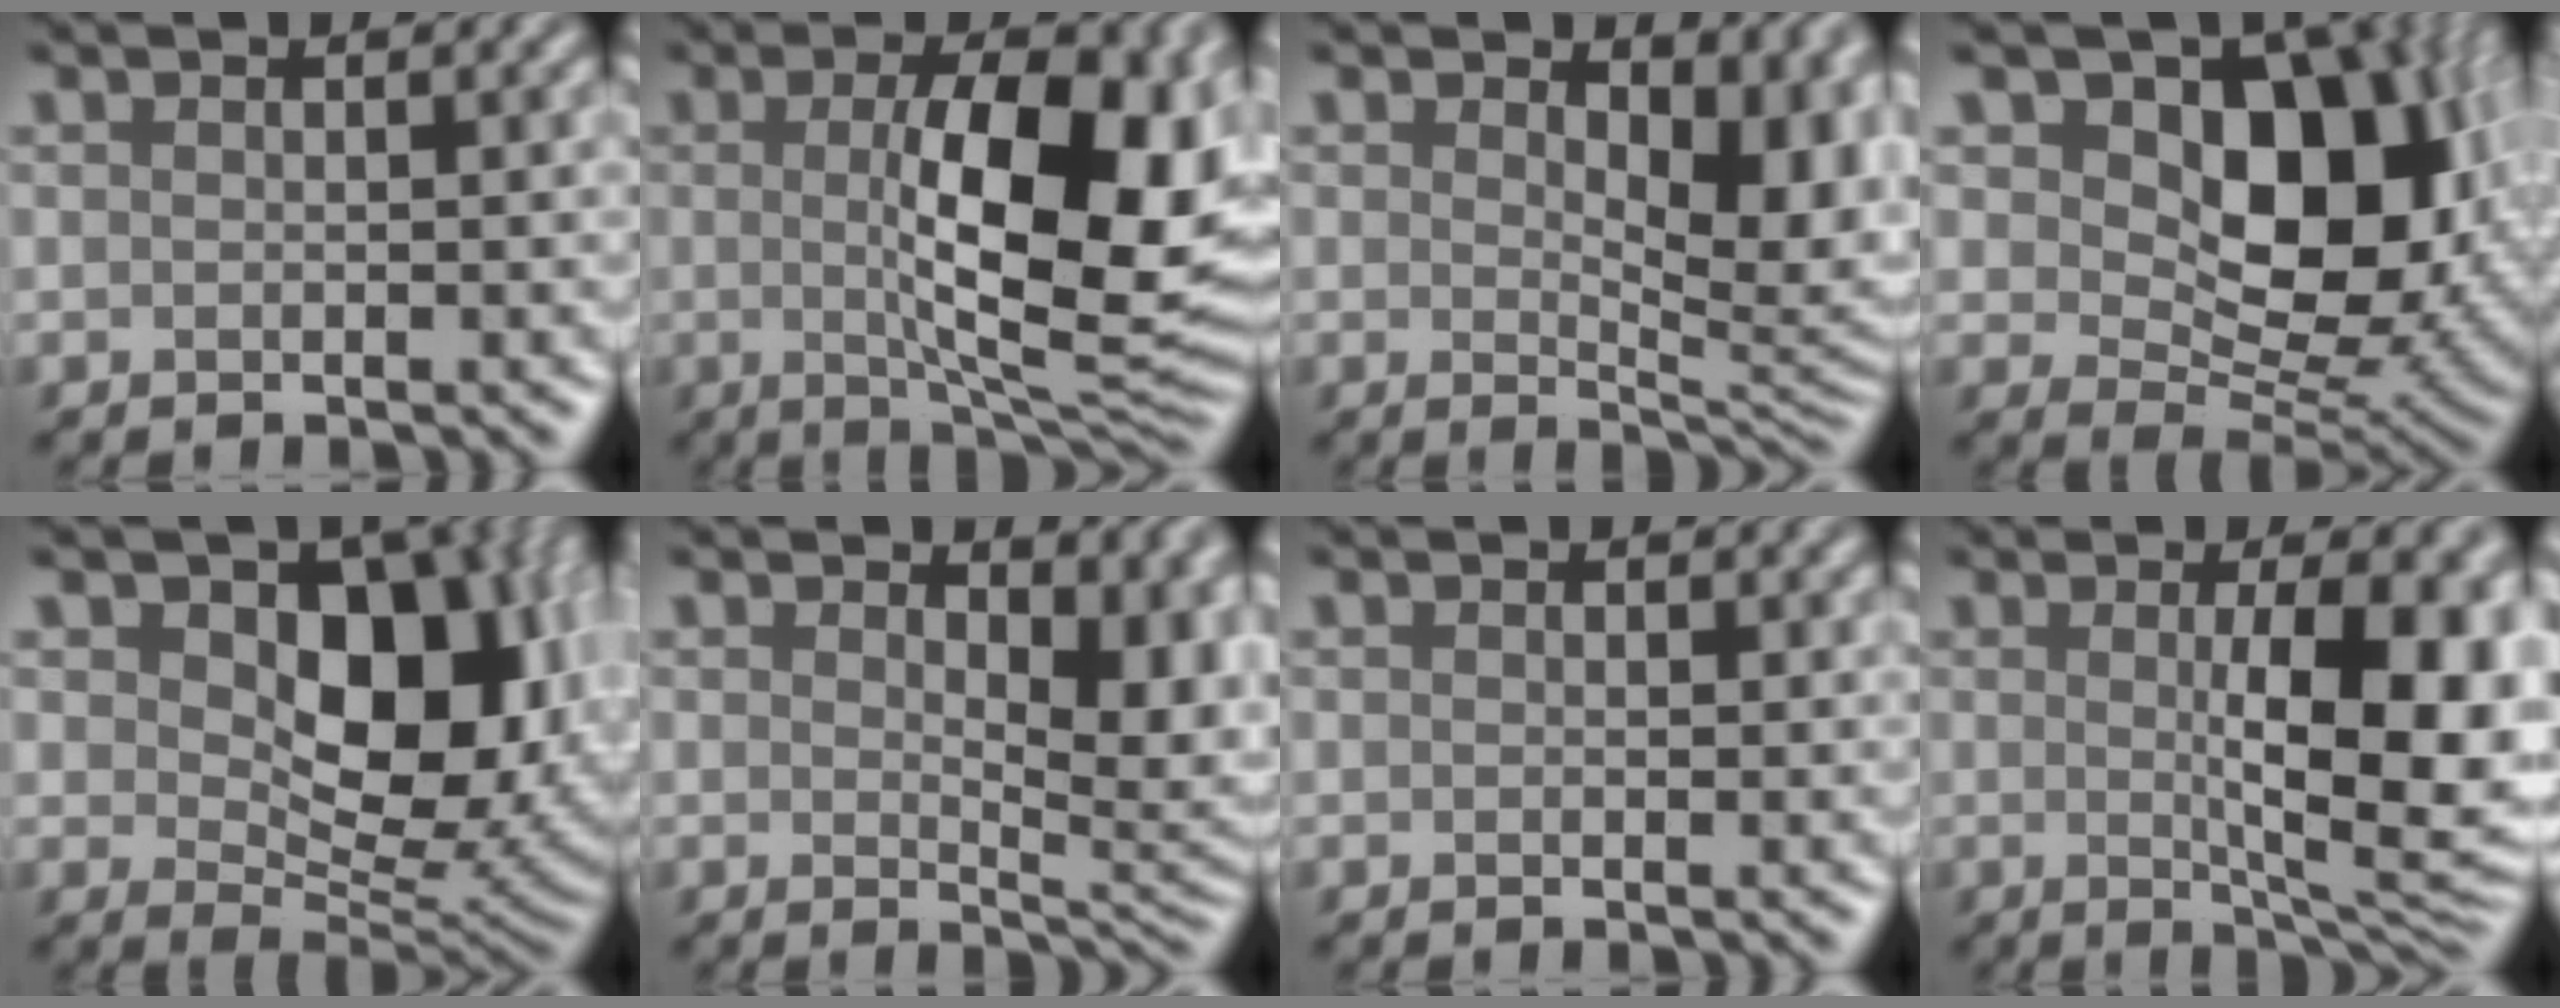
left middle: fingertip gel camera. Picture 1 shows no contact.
{"total": 13.1, "force": [0.8, 4.6, 12.2], "torque": [-0.165, -0.001, 0.015]}
{"total": 6.5, "force": [1.6, 3.5, 5.2], "torque": [-0.071, -0.010, 0.024]}
{"total": 14.0, "force": [3.8, 9.1, 10.0], "torque": [-0.123, -0.003, 0.056]}
{"total": 12.3, "force": [3.1, 7.8, 9.0], "torque": [-0.110, -0.009, 0.045]}
{"total": 5.7, "force": [1.4, 3.1, 4.6], "torque": [-0.061, -0.012, 0.025]}
{"total": 0.6, "force": [0.3, 0.4, 0.3], "torque": [-0.002, -0.004, 0.002]}
{"total": 10.4, "force": [0.6, 2.6, 10.0], "torque": [-0.132, -0.008, 0.015]}